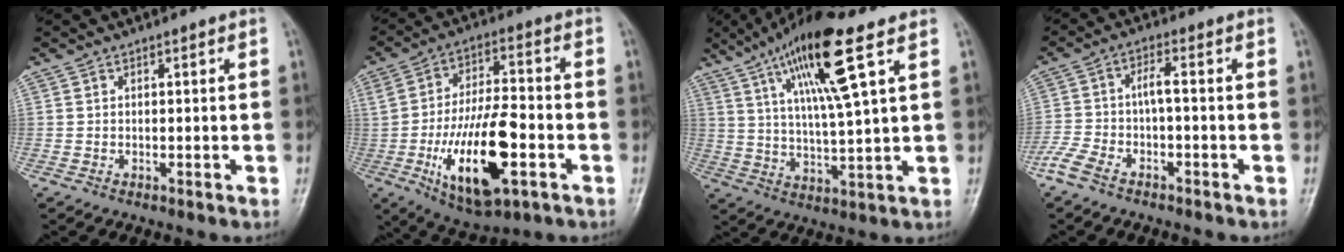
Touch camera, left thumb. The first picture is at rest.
{"total": 17.7, "force": [-5.3, 7.0, 15.4], "torque": [-0.275, 0.016, -0.080]}
{"total": 16.2, "force": [7.9, 2.5, 13.9], "torque": [-0.251, -0.019, 0.140]}
{"total": 6.5, "force": [-3.3, 1.6, 5.4], "torque": [-0.127, 0.026, -0.064]}